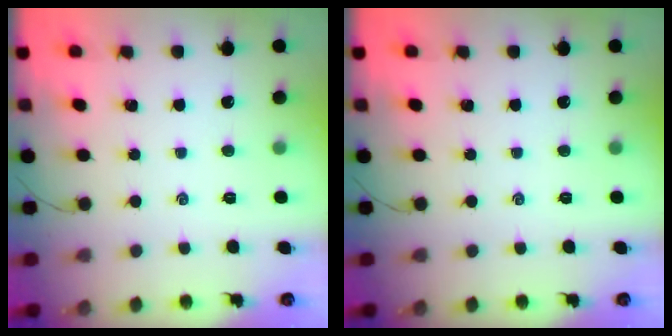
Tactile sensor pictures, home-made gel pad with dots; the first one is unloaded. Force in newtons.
{"total": 0.0}